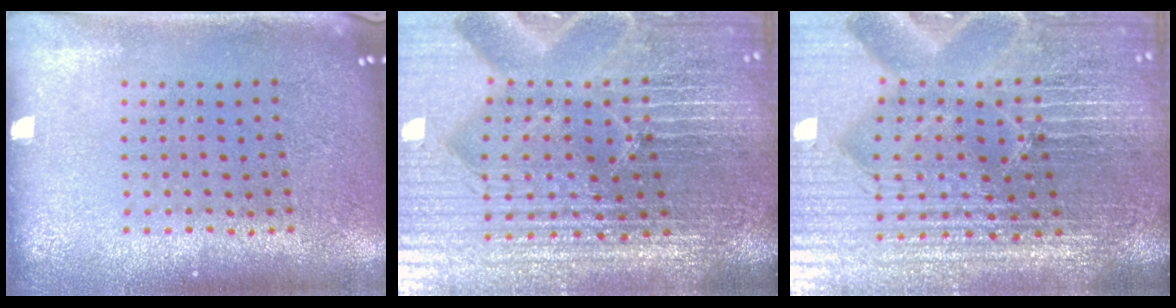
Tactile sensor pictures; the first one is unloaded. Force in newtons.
{"total": 7.2, "press": 6.3, "slide": 3.5}
{"total": 7.2, "press": 6.3, "slide": 3.5}